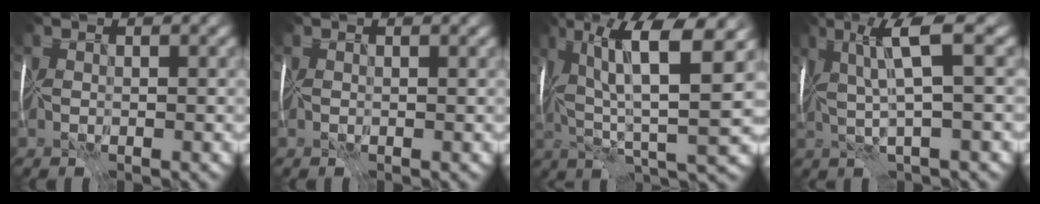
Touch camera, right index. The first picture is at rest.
{"total": 0.0}
{"total": 10.9, "force": [3.4, 2.4, 10.0], "torque": [-0.182, 0.010, 0.058]}
{"total": 5.3, "force": [0.9, 0.3, 5.2], "torque": [-0.102, -0.001, 0.014]}